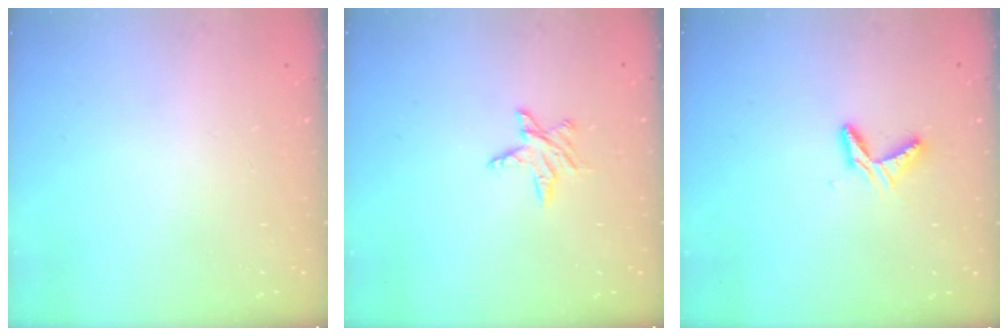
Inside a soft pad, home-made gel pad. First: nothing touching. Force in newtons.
{"total": 5.2, "press": 5.2, "slide": 0.6}
{"total": 5.1, "press": 5.1, "slide": 0.4}